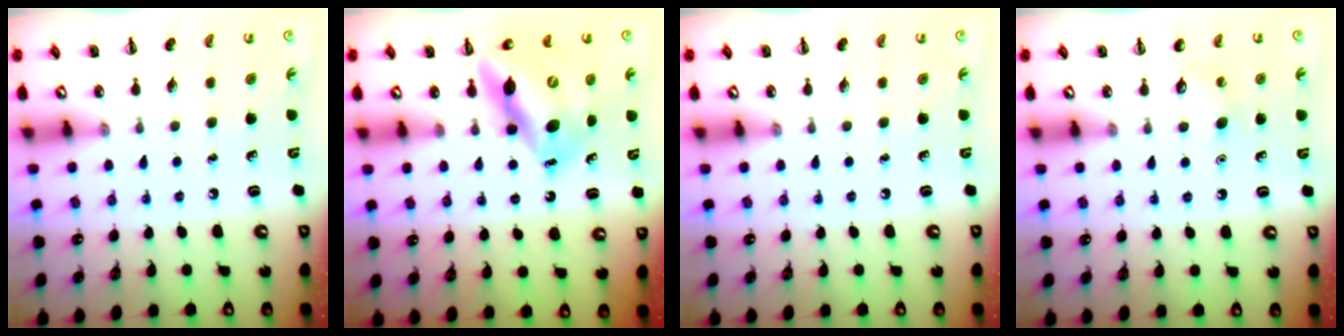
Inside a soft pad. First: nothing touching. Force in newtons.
{"total": 13.5, "press": 12.9, "slide": 4.1}
{"total": 0.0}
{"total": 2.9, "press": 2.8, "slide": 0.7}